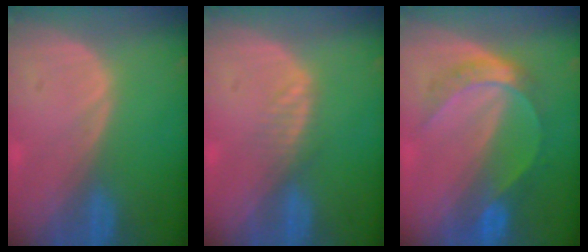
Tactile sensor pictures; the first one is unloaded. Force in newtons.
{"total": 2.0, "press": 2.0, "slide": 0.2}
{"total": 5.6, "press": 5.6, "slide": 0.2}